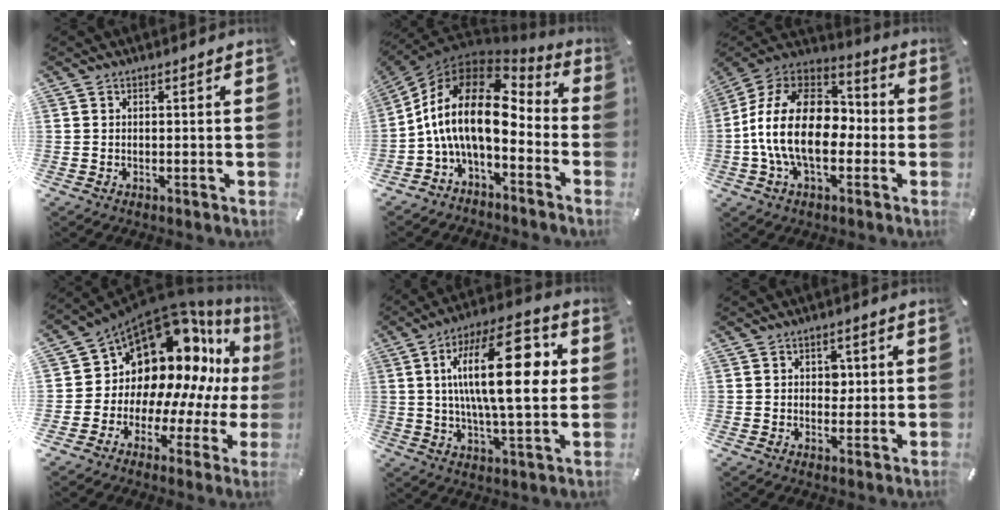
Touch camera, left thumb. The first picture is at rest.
{"total": 17.7, "force": [-0.6, 9.9, 14.7], "torque": [-0.324, -0.004, -0.014]}
{"total": 20.5, "force": [-3.6, 13.2, 15.2], "torque": [-0.293, 0.026, -0.059]}
{"total": 16.5, "force": [9.0, 11.5, 7.9], "torque": [-0.113, -0.113, 0.174]}
{"total": 22.3, "force": [4.6, 7.9, 20.3], "torque": [-0.363, -0.007, 0.056]}
{"total": 3.0, "force": [0.3, 2.4, 1.7], "torque": [-0.013, -0.003, -0.003]}